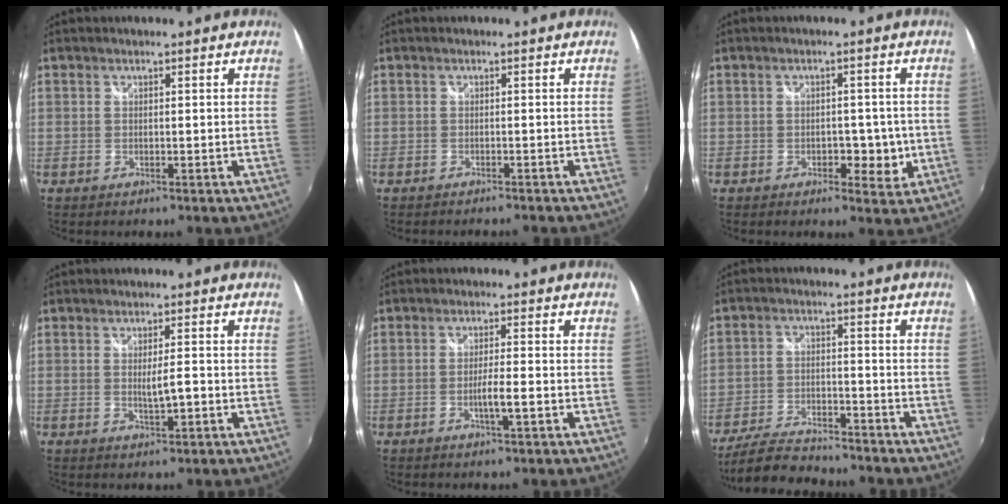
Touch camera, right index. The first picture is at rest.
{"total": 2.9, "force": [-2.7, 0.6, 0.9], "torque": [-0.028, -0.014, -0.044]}
{"total": 4.7, "force": [-1.3, 3.2, 3.1], "torque": [-0.044, -0.002, -0.014]}
{"total": 3.1, "force": [-0.7, 0.3, 3.0], "torque": [-0.051, -0.003, -0.012]}
{"total": 3.5, "force": [-1.5, -0.1, 3.1], "torque": [-0.057, -0.002, -0.026]}
{"total": 11.8, "force": [-10.5, 2.9, 4.5], "torque": [-0.119, -0.012, -0.177]}